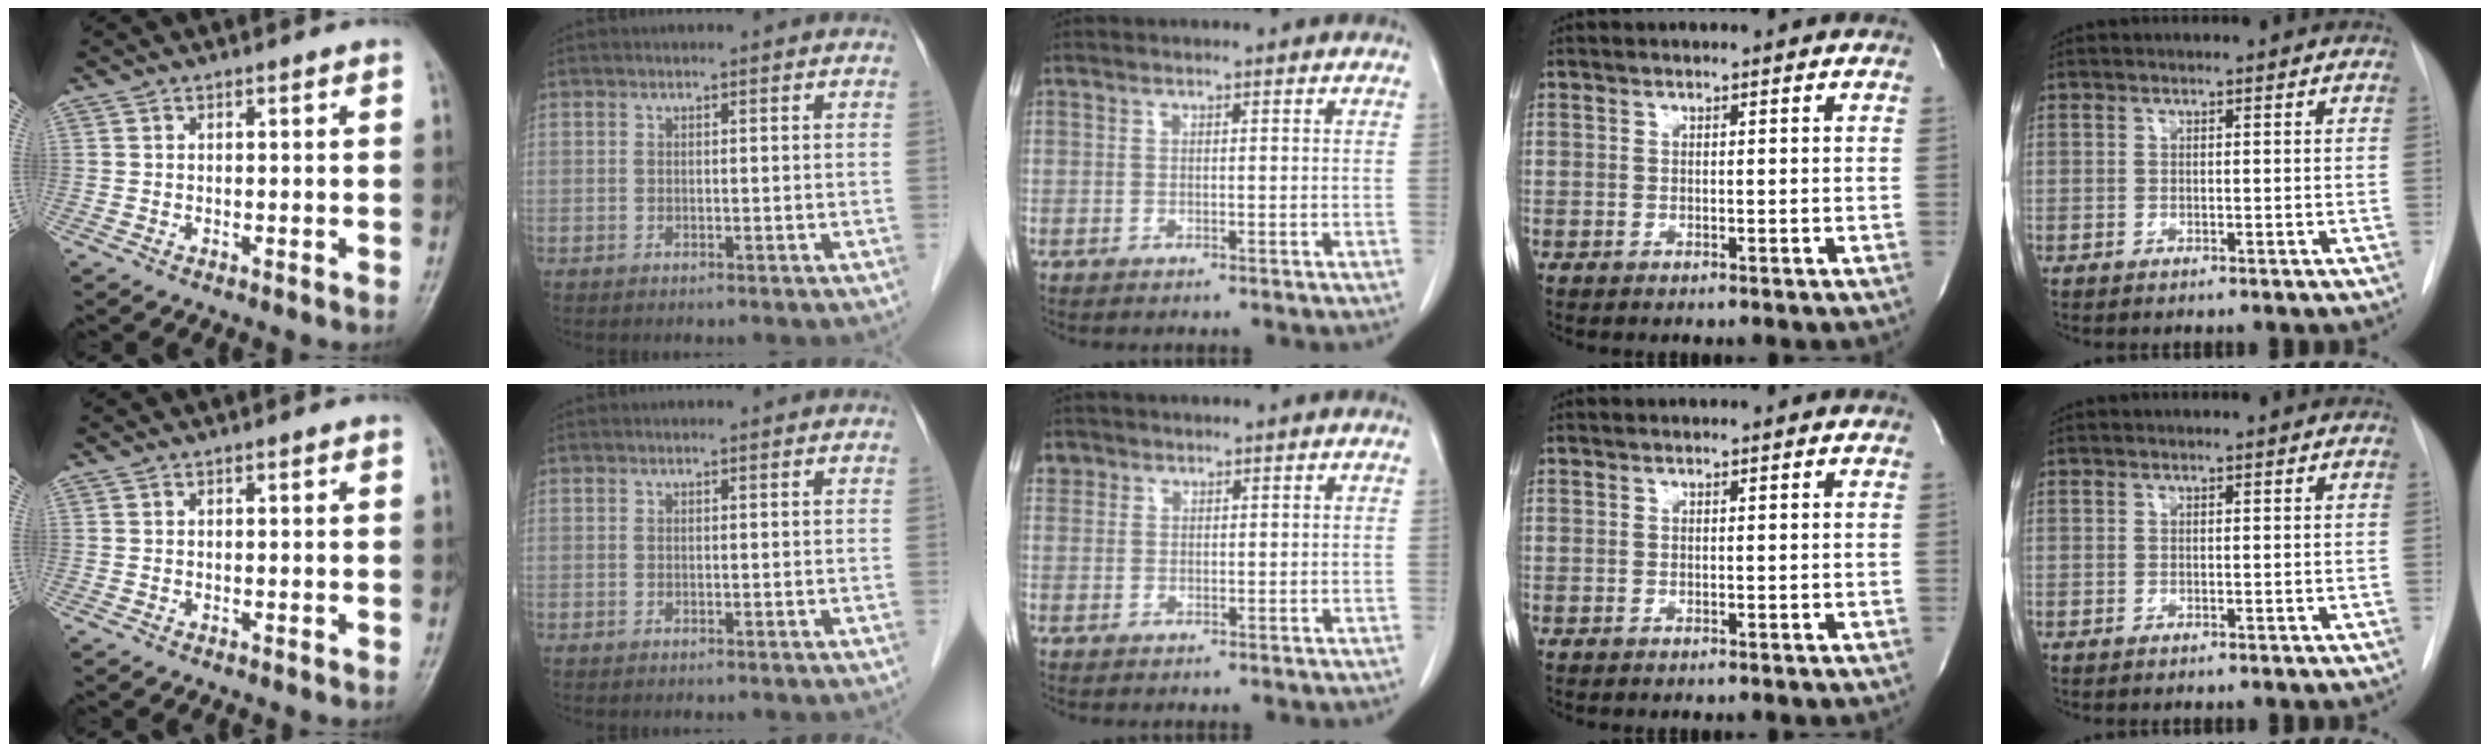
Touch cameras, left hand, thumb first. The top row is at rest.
{"middle": {"total": 1.9, "force": [1.1, 1.6, 0.1], "torque": [0.010, 0.007, 0.015]}}